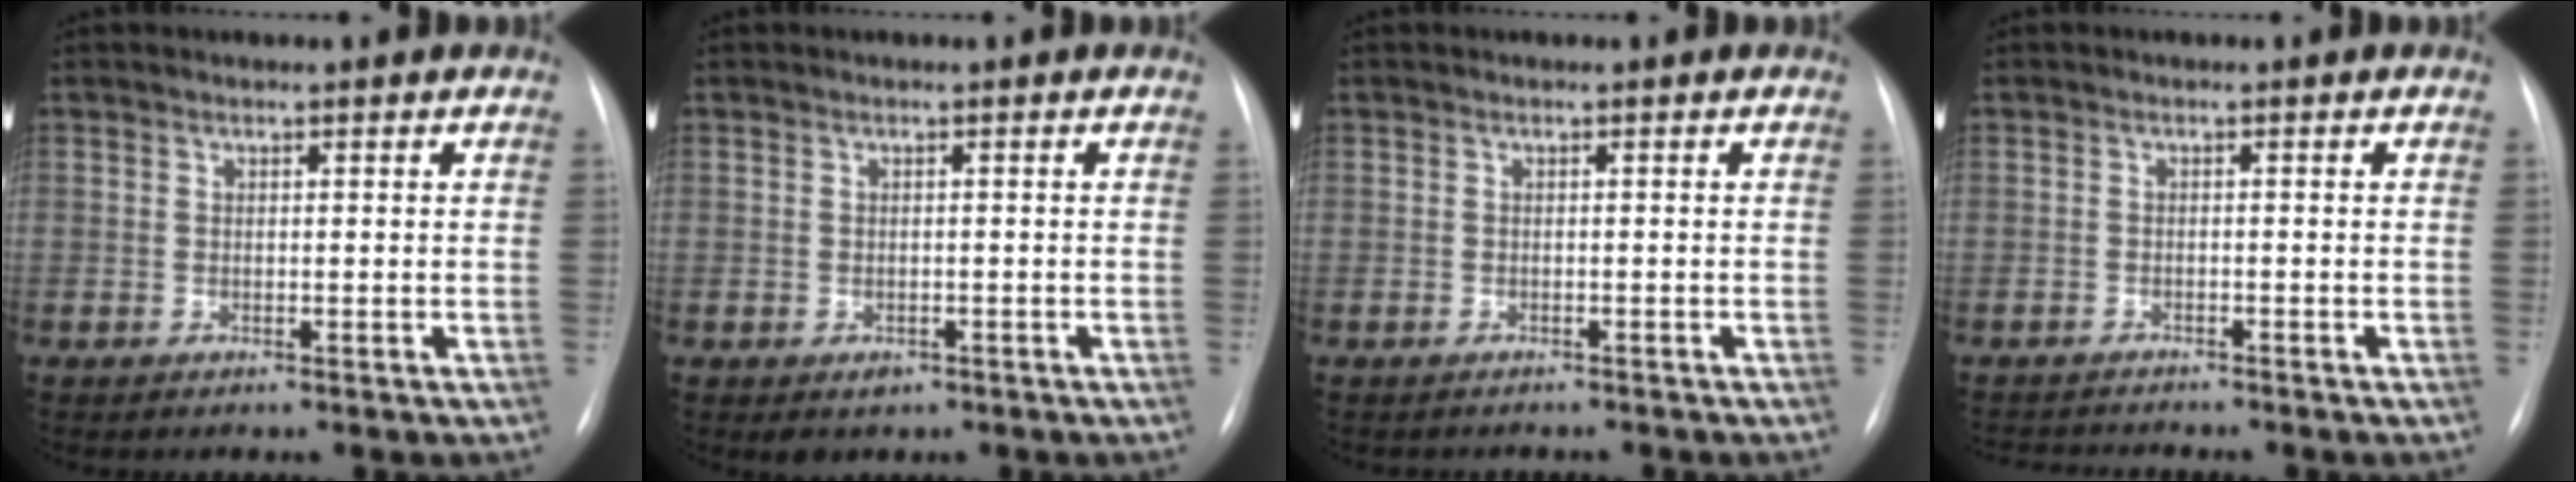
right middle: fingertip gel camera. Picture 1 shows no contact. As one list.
[{"total": 1.8, "force": [-0.9, 1.3, 0.8], "torque": [-0.008, 0.000, -0.003]}, {"total": 2.8, "force": [-2.6, 0.8, 0.8], "torque": [-0.011, -0.003, -0.028]}, {"total": 3.6, "force": [-3.5, -0.4, 0.7], "torque": [-0.005, -0.011, -0.054]}]